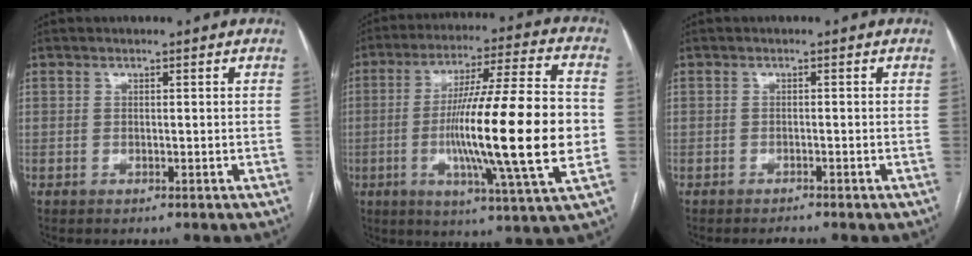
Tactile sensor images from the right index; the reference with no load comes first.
{"total": 22.0, "force": [-2.7, 0.2, 21.9], "torque": [-0.341, -0.005, -0.052]}
{"total": 1.2, "force": [-1.1, -0.1, 0.4], "torque": [-0.010, -0.002, -0.015]}